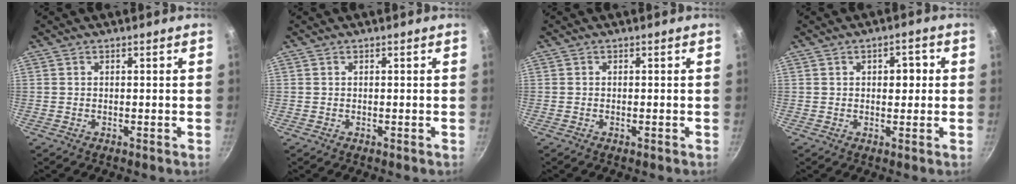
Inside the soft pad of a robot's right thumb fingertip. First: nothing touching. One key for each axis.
{"total": 0.0}
{"total": 0.5, "fx": -0.2, "fy": 0.2, "fz": 0.4, "tx": -0.006, "ty": 0.002, "tz": -0.006}
{"total": 4.4, "fx": 0.8, "fy": 2.6, "fz": 3.4, "tx": -0.027, "ty": 0.006, "tz": 0.008}